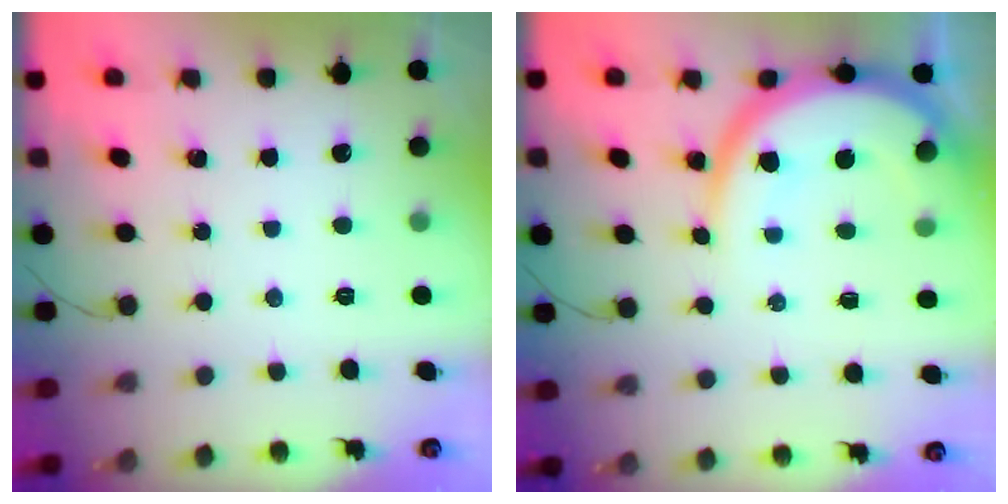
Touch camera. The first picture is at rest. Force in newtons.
{"total": 14.0, "press": 13.9, "slide": 1.5}